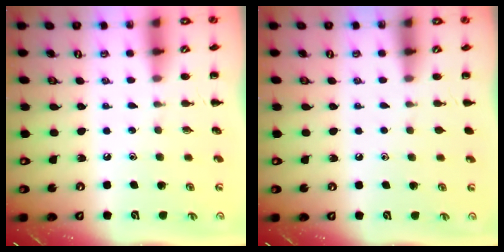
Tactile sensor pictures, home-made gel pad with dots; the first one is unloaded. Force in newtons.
{"total": 0.6, "press": 0.6, "slide": 0.1}